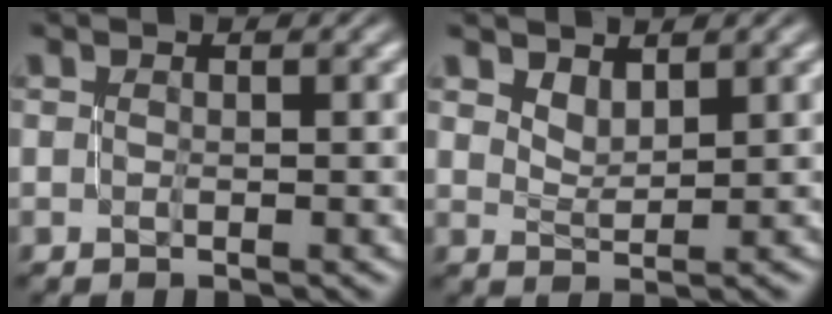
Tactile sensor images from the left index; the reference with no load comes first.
{"total": 1.6, "force": [1.5, 0.4, 0.3], "torque": [-0.005, -0.001, 0.033]}